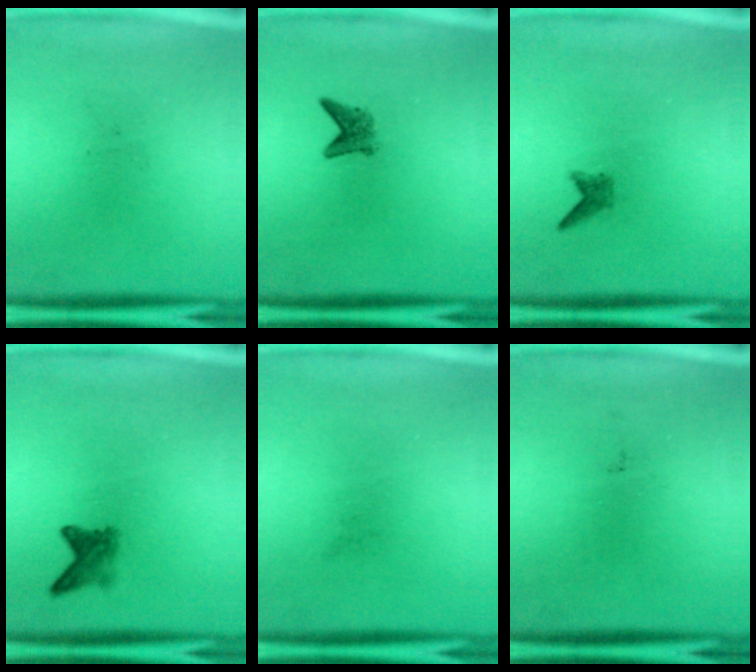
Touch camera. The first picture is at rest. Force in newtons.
{"total": 2.1}
{"total": 1.2}
{"total": 2.3}
{"total": 0.0}
{"total": 0.0}